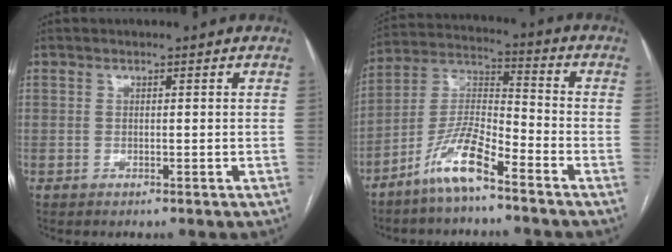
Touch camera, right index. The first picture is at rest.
{"total": 9.8, "force": [-6.7, 1.7, 6.9], "torque": [-0.146, 0.001, -0.134]}